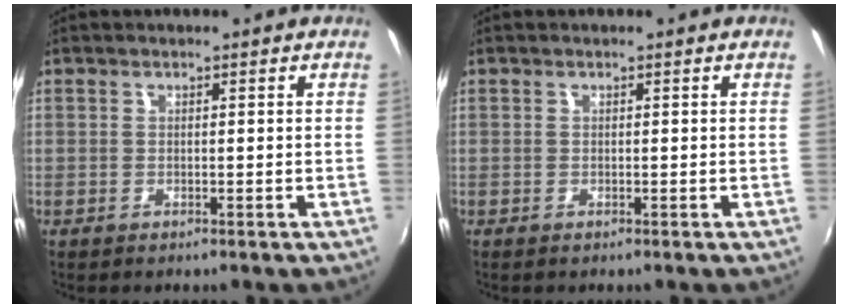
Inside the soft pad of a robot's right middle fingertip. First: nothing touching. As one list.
[{"total": 0.0}]